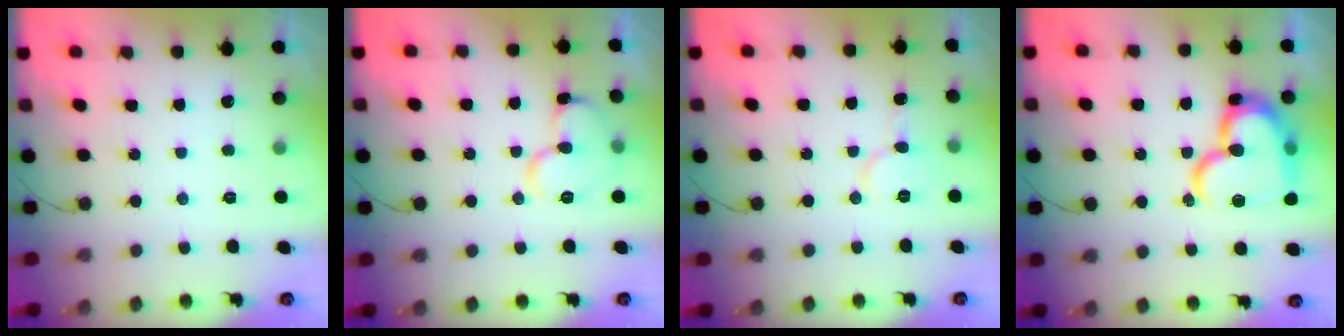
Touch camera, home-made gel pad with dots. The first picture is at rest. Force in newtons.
{"total": 12.6, "press": 12.6, "slide": 1.2}
{"total": 5.8, "press": 5.8, "slide": 0.4}
{"total": 22.7, "press": 22.6, "slide": 2.0}